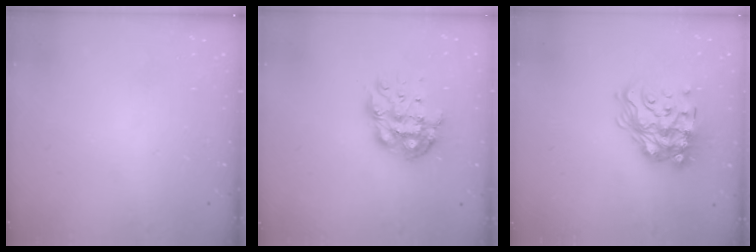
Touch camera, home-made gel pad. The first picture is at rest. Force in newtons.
{"total": 10.9, "press": 10.8, "slide": 0.9}
{"total": 18.4, "press": 18.4, "slide": 1.5}